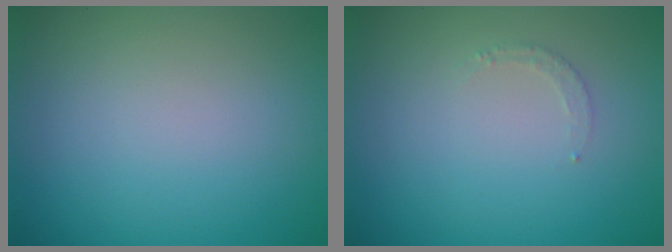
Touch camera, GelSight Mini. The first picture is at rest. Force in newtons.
{"total": 0.9, "press": 0.9, "slide": 0.2}